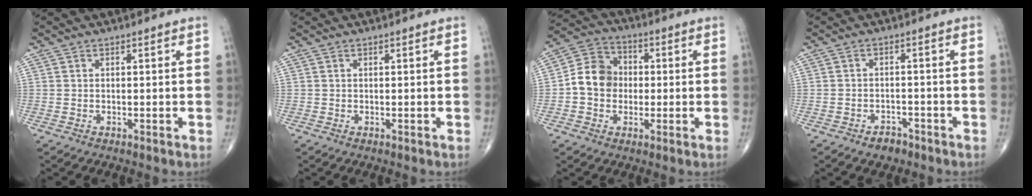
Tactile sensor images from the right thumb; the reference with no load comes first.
{"total": 0.0}
{"total": 9.3, "force": [-0.5, 8.0, 4.7], "torque": [-0.062, 0.030, -0.022]}
{"total": 3.1, "force": [-2.1, 2.0, 1.1], "torque": [-0.010, 0.014, -0.027]}